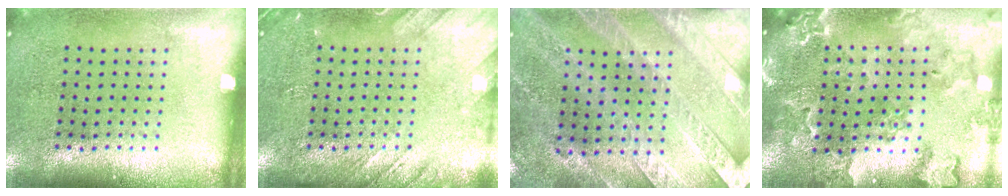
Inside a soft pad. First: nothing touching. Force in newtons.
{"total": 2.1, "press": 2.1, "slide": 0.2}
{"total": 2.7, "press": 2.4, "slide": 1.2}
{"total": 1.8, "press": 1.8, "slide": 0.3}